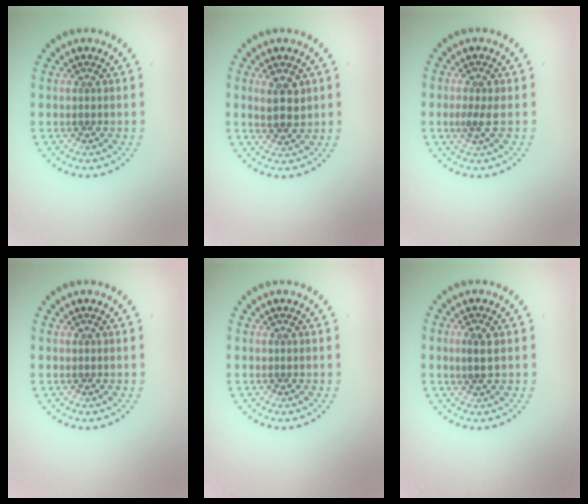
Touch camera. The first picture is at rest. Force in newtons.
{"total": 2.8, "press": 2.7, "slide": 0.8}
{"total": 1.4, "press": 1.2, "slide": 0.7}
{"total": 0.0}
{"total": 0.0}
{"total": 1.9, "press": 1.8, "slide": 0.6}